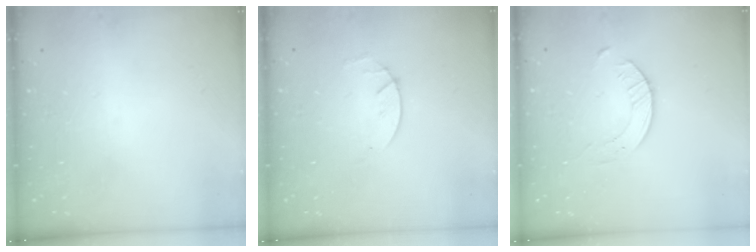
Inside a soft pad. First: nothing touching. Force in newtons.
{"total": 2.9, "press": 2.9, "slide": 0.4}
{"total": 4.6, "press": 4.5, "slide": 0.6}